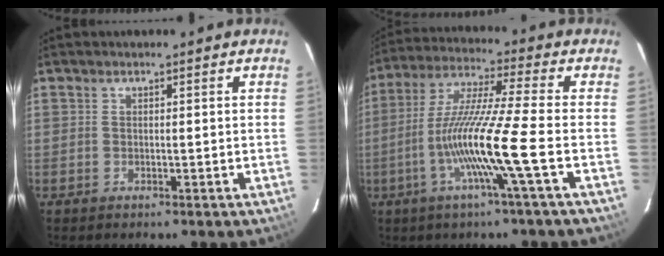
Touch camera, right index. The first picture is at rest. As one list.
[{"total": 13.8, "force": [-4.8, -1.9, 12.8], "torque": [-0.244, -0.007, -0.096]}]